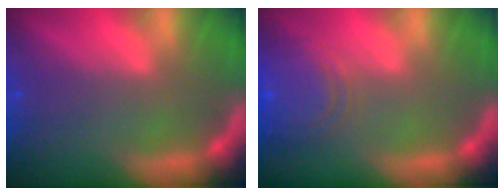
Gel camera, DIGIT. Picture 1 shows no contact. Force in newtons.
{"total": 6.5}